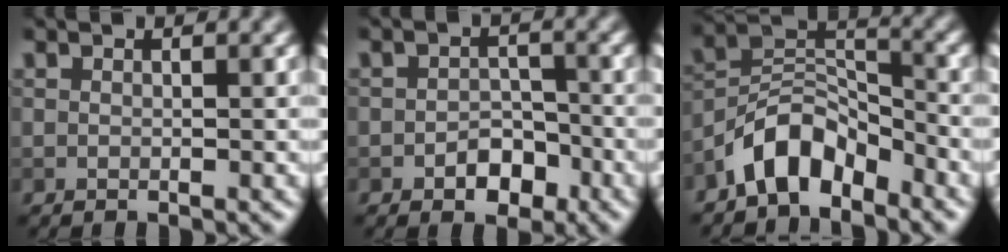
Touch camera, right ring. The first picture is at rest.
{"total": 2.7, "force": [-1.4, 1.9, 1.4], "torque": [-0.013, 0.003, -0.023]}
{"total": 6.0, "force": [-4.4, 2.8, 3.0], "torque": [-0.043, 0.014, -0.091]}